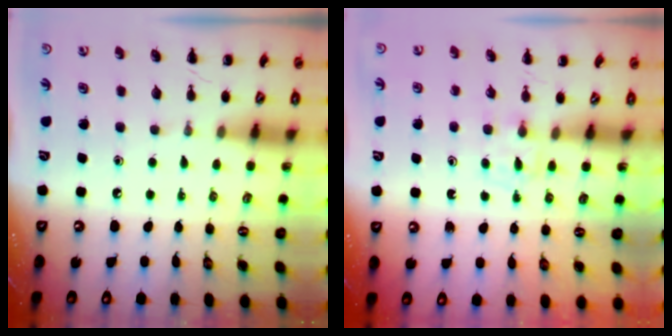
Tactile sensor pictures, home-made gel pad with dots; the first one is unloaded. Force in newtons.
{"total": 3.6, "press": 3.4, "slide": 1.4}